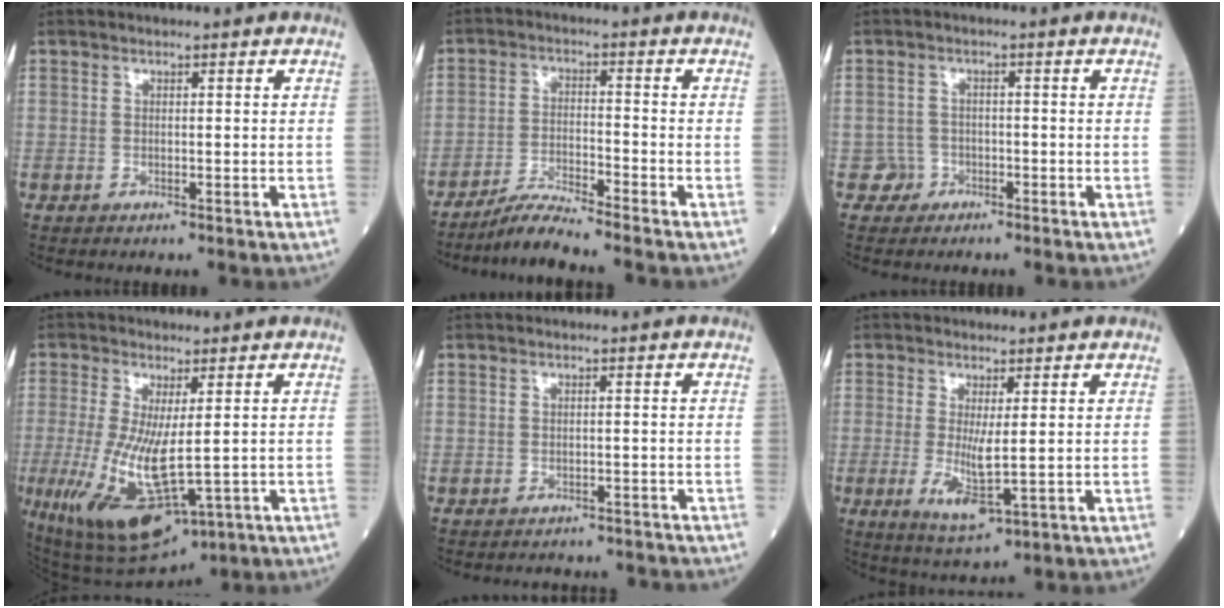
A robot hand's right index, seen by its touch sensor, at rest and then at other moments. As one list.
[{"total": 5.6, "force": [-5.1, -1.2, 2.0], "torque": [-0.042, -0.022, -0.096]}, {"total": 2.1, "force": [-1.2, 1.5, -0.6], "torque": [0.018, 0.011, -0.025]}, {"total": 14.2, "force": [-3.1, 4.4, 13.1], "torque": [-0.258, -0.036, -0.031]}, {"total": 4.2, "force": [-4.0, 1.4, 0.0], "torque": [0.006, 0.005, -0.046]}, {"total": 5.4, "force": [-0.3, 0.7, 5.3], "torque": [-0.109, -0.018, 0.003]}]